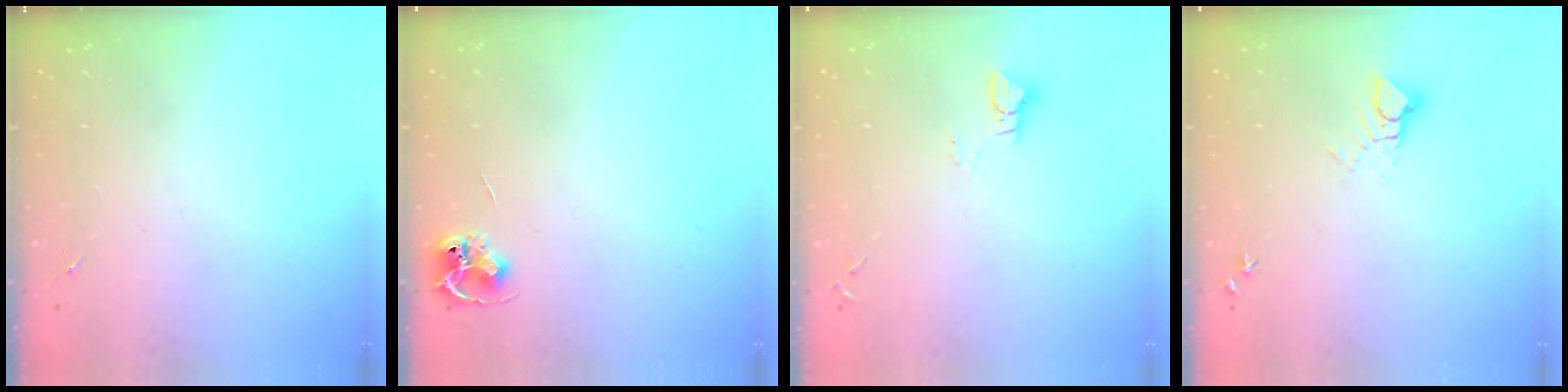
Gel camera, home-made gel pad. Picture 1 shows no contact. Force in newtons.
{"total": 6.5, "press": 6.5, "slide": 0.5}
{"total": 3.0, "press": 3.0, "slide": 0.3}
{"total": 4.0, "press": 3.9, "slide": 0.4}